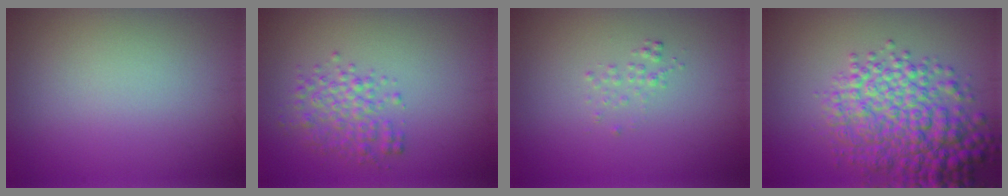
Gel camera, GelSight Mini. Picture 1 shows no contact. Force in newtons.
{"total": 3.0, "press": 3.0, "slide": 0.1}
{"total": 0.9, "press": 0.9, "slide": 0.1}
{"total": 8.2, "press": 8.2, "slide": 0.2}